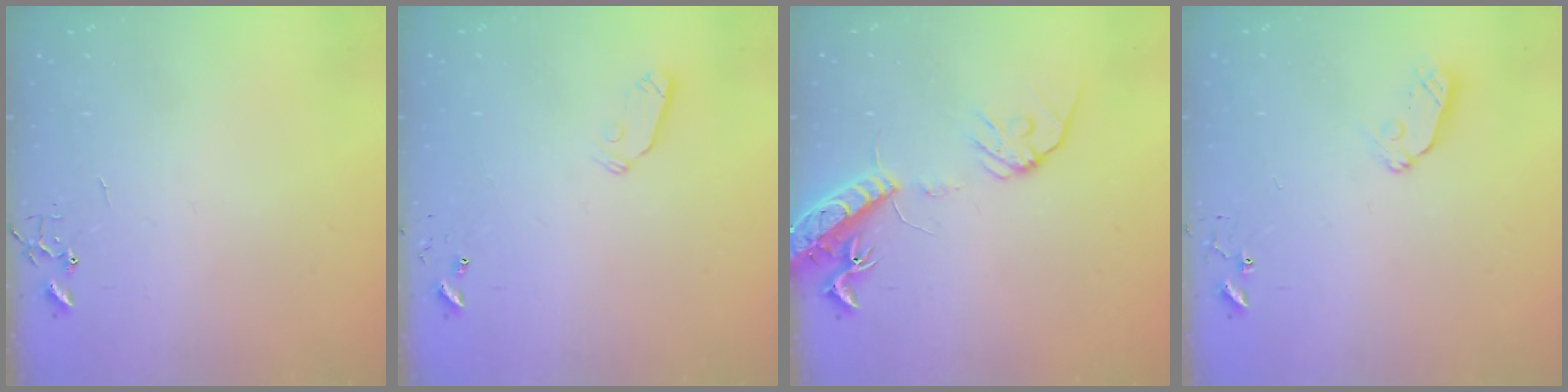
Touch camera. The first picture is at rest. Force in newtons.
{"total": 5.3, "press": 5.3, "slide": 0.1}
{"total": 16.4, "press": 16.1, "slide": 3.0}
{"total": 7.3, "press": 7.3, "slide": 0.4}